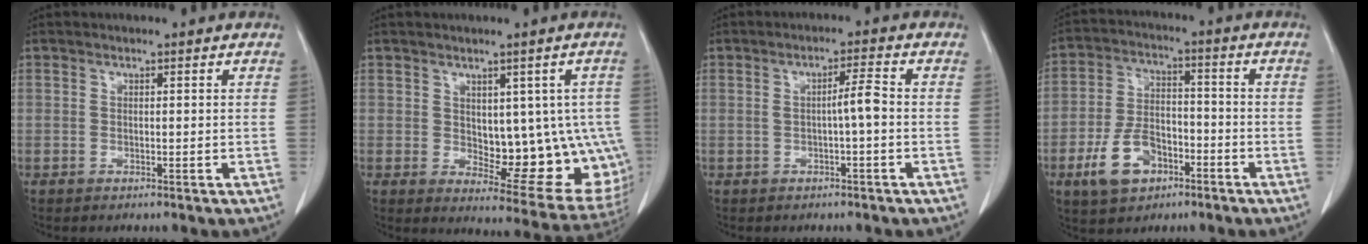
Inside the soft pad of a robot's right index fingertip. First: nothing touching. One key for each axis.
{"total": 14.0, "fx": -0.2, "fy": 6.9, "fz": 12.1, "tx": -0.118, "ty": 0.004, "tz": 0.019}
{"total": 3.1, "fx": -0.4, "fy": 0.0, "fz": 3.1, "tx": -0.049, "ty": 0.004, "tz": -0.006}
{"total": 9.5, "fx": -4.6, "fy": 5.8, "fz": 5.9, "tx": -0.128, "ty": 0.012, "tz": -0.079}